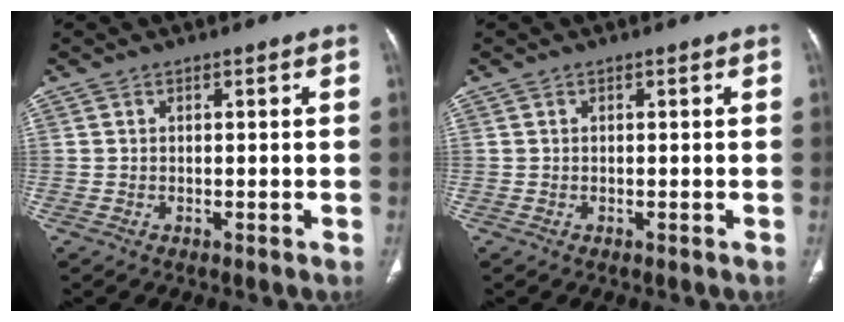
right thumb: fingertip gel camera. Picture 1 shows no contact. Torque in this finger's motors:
{"motor_torque": [0.00, 0.00, 0.00, 0.00, 0.03]}